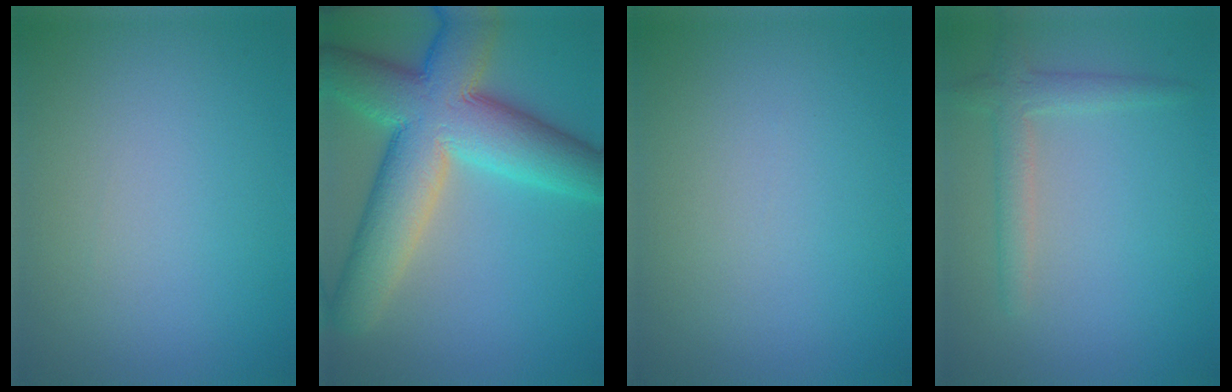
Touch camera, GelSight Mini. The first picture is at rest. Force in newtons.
{"total": 12.2, "press": 12.2, "slide": 0.5}
{"total": 0.0}
{"total": 2.5, "press": 2.5, "slide": 0.3}